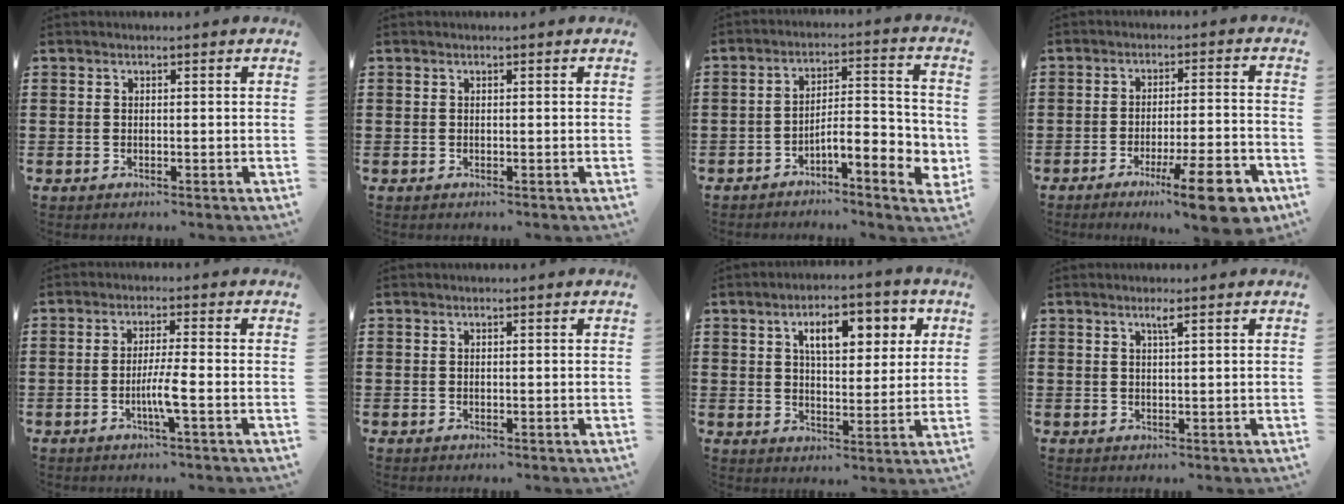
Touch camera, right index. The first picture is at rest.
{"total": 0.0}
{"total": 6.6, "force": [-3.3, 1.9, 5.5], "torque": [-0.076, -0.016, -0.062]}
{"total": 11.0, "force": [-6.6, 1.3, 8.6], "torque": [-0.127, 0.008, -0.110]}
{"total": 4.4, "force": [-1.6, -0.3, 4.1], "torque": [-0.079, -0.014, -0.032]}
{"total": 0.0}
{"total": 8.2, "force": [3.5, 3.6, 6.5], "torque": [-0.108, 0.002, 0.051]}
{"total": 1.4, "force": [0.8, -0.1, 1.2], "torque": [-0.023, -0.001, 0.013]}